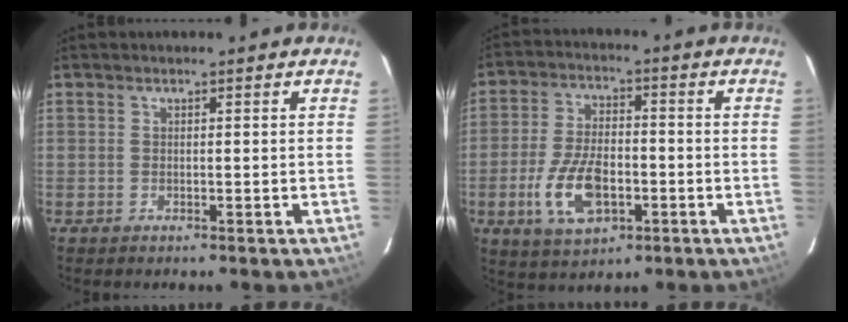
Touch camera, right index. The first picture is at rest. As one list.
[{"total": 10.5, "force": [-3.5, 4.9, 8.6], "torque": [-0.181, 0.001, -0.059]}]